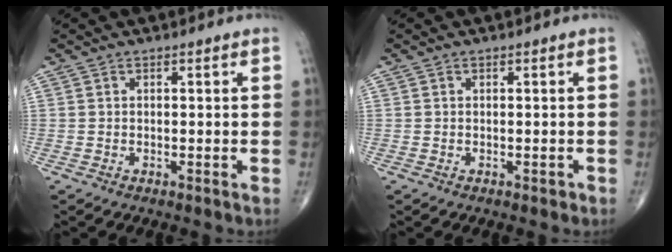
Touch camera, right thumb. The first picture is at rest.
{"total": 0.6, "force": [-0.1, 0.5, 0.3], "torque": [0.001, 0.001, -0.002]}